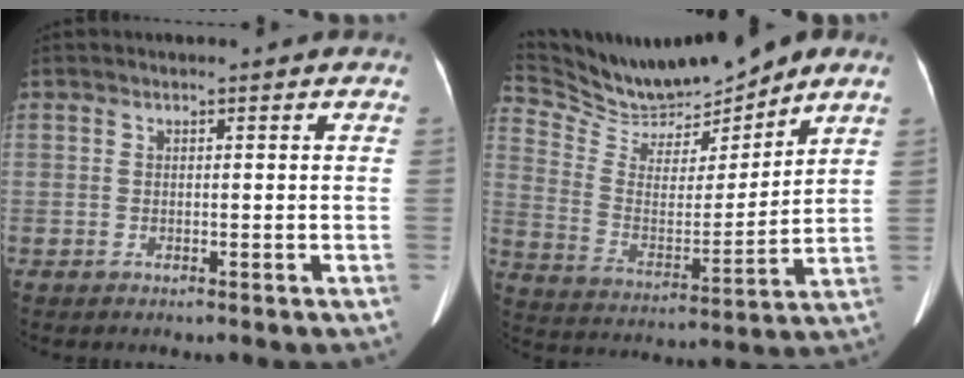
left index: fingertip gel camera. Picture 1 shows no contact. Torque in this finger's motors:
{"motor_torque": [-0.23, -1.25, -0.07, -0.04]}